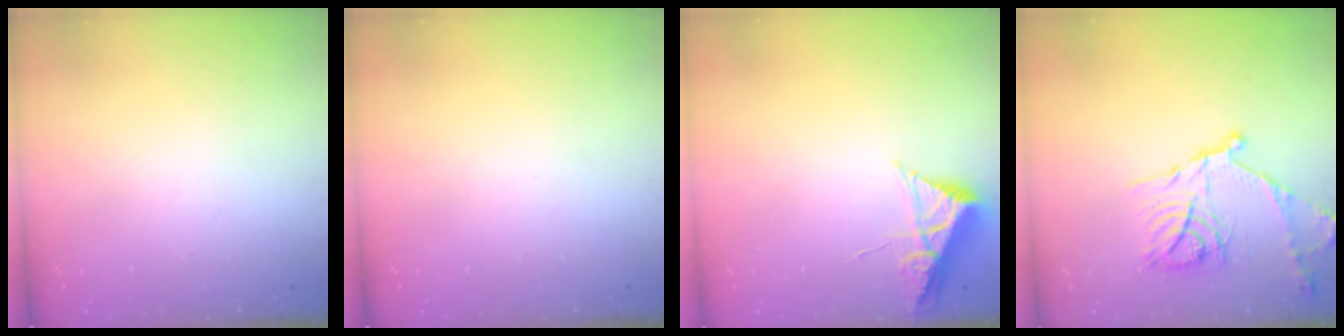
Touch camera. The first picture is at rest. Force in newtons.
{"total": 0.0}
{"total": 7.9, "press": 7.9, "slide": 0.8}
{"total": 17.5, "press": 17.5, "slide": 1.2}